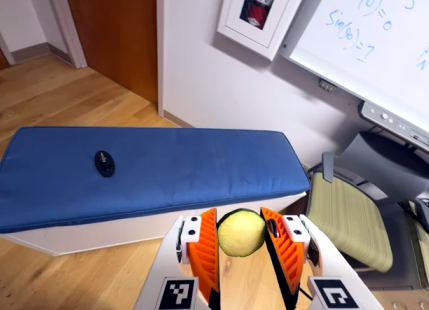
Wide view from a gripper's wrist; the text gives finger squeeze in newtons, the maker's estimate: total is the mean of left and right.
{"total": 8.7, "left": 8.5, "right": 8.9}